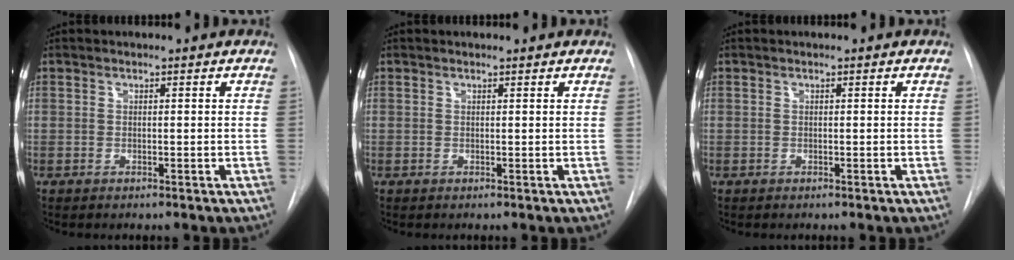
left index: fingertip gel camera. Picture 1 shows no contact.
{"total": 0.0}
{"total": 0.0}